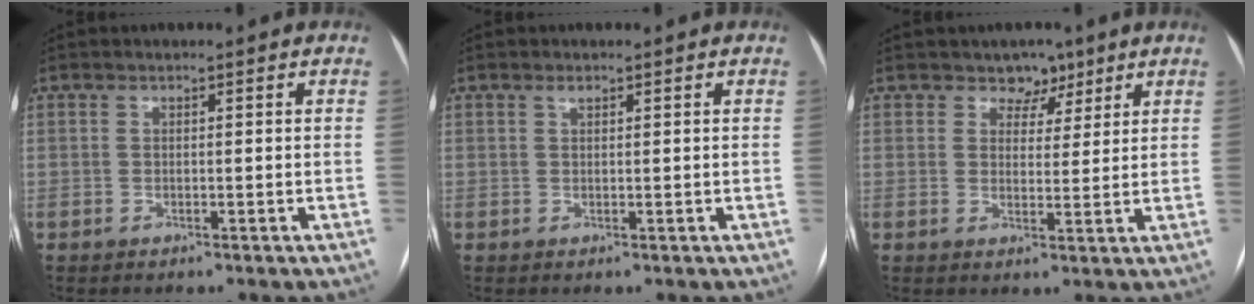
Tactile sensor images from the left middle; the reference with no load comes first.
{"total": 0.7, "force": [0.5, 0.3, 0.4], "torque": [-0.009, 0.001, 0.009]}
{"total": 4.1, "force": [2.9, 2.8, 0.6], "torque": [0.005, -0.001, 0.040]}